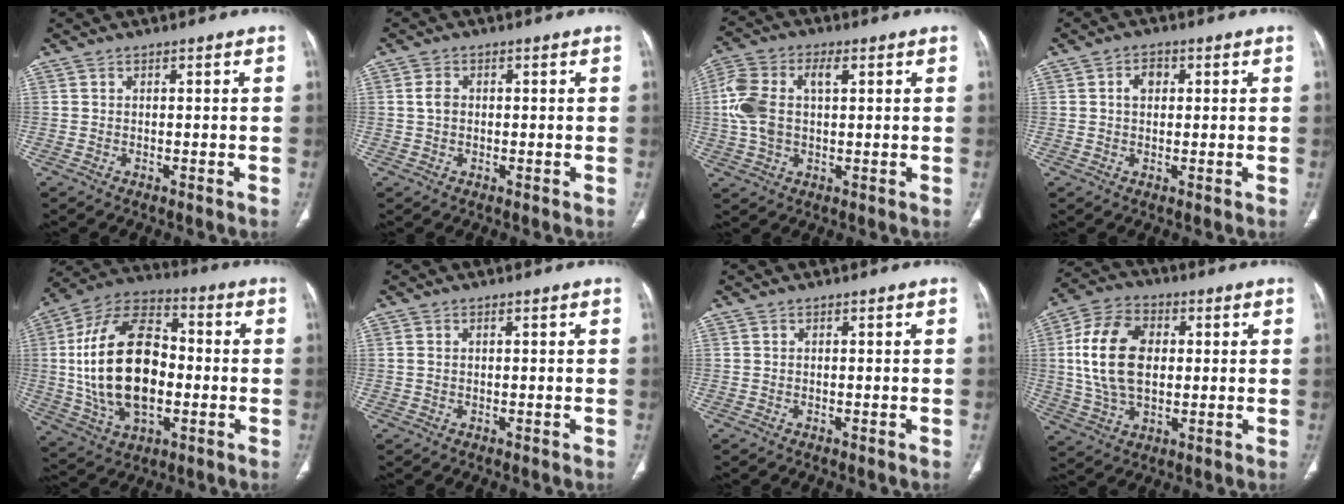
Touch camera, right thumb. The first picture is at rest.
{"total": 2.2, "force": [0.0, 1.7, 1.3], "torque": [-0.024, 0.006, -0.002]}
{"total": 10.7, "force": [1.7, 6.3, 8.4], "torque": [-0.194, 0.024, 0.032]}
{"total": 3.1, "force": [0.7, 2.2, 2.0], "torque": [-0.024, 0.007, 0.009]}
{"total": 23.0, "force": [-0.8, 13.7, 18.5], "torque": [-0.331, 0.018, -0.008]}
{"total": 0.9, "force": [0.2, 0.5, 0.7], "torque": [-0.026, 0.008, 0.007]}
{"total": 0.0}
{"total": 15.5, "force": [1.8, 9.9, 11.8], "torque": [-0.216, 0.012, 0.033]}